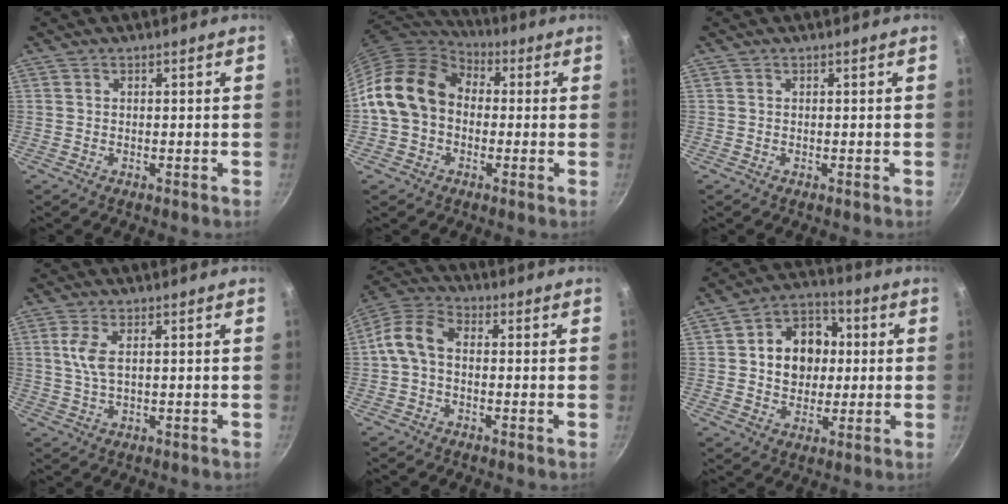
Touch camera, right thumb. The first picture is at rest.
{"total": 14.5, "force": [0.5, 11.3, 9.1], "torque": [-0.133, 0.032, -0.006]}
{"total": 0.0}
{"total": 4.3, "force": [1.1, 1.7, 3.8], "torque": [-0.084, 0.000, 0.024]}
{"total": 7.5, "force": [-0.7, 5.1, 5.5], "torque": [-0.110, 0.031, -0.031]}
{"total": 12.6, "force": [1.4, 10.3, 7.2], "torque": [-0.066, 0.014, 0.016]}